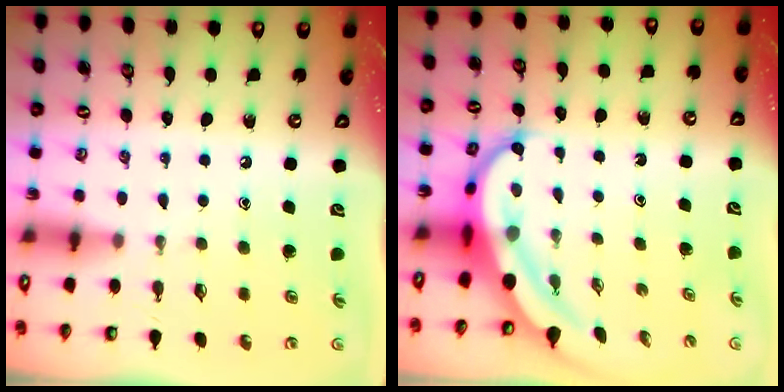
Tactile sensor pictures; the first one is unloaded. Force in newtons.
{"total": 6.7, "press": 6.6, "slide": 1.5}